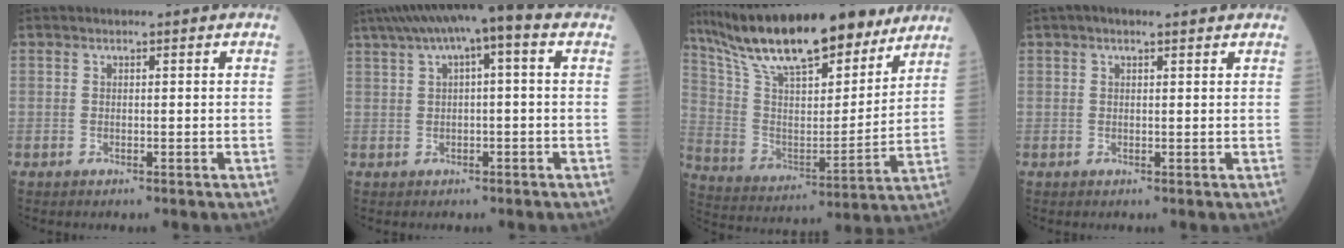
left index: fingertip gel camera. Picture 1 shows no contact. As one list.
[{"total": 10.3, "force": [5.0, 1.7, 8.9], "torque": [-0.151, 0.049, 0.072]}, {"total": 25.3, "force": [20.2, 6.2, 13.9], "torque": [-0.241, 0.009, 0.336]}, {"total": 4.0, "force": [2.9, 1.0, 2.6], "torque": [-0.044, 0.037, 0.045]}]